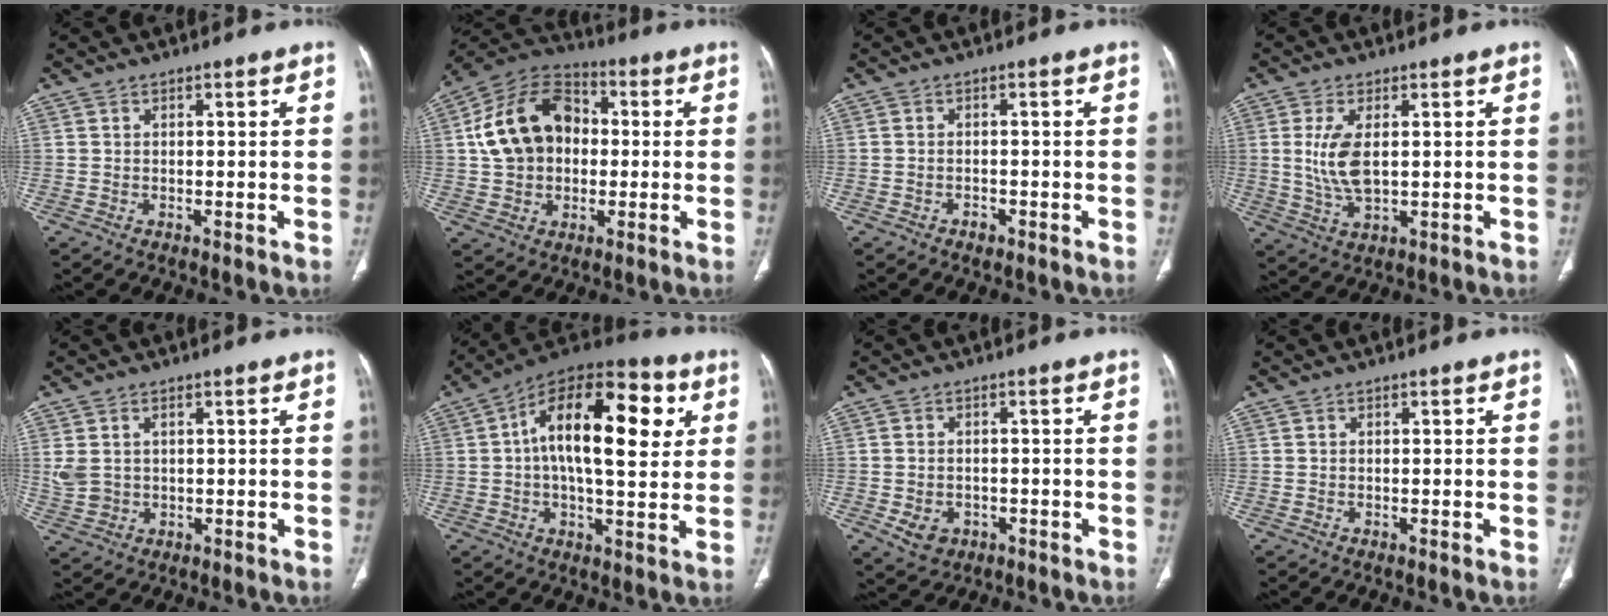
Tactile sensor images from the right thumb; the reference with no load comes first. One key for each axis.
{"total": 16.4, "fx": 1.3, "fy": 12.3, "fz": 10.8, "tx": -0.165, "ty": 0.027, "tz": 0.013}
{"total": 2.0, "fx": -1.3, "fy": 1.4, "fz": 0.7, "tx": -0.011, "ty": 0.010, "tz": -0.017}
{"total": 7.7, "fx": 1.0, "fy": 3.6, "fz": 6.7, "tx": -0.144, "ty": -0.010, "tz": 0.027}
{"total": 4.7, "fx": 1.2, "fy": 3.4, "fz": 3.0, "tx": -0.070, "ty": 0.001, "tz": 0.034}
{"total": 21.8, "fx": 4.6, "fy": 10.0, "fz": 18.8, "tx": -0.267, "ty": 0.016, "tz": 0.054}
{"total": 4.5, "fx": -1.4, "fy": 3.7, "fz": 2.3, "tx": -0.031, "ty": 0.007, "tz": -0.009}
{"total": 0.0}